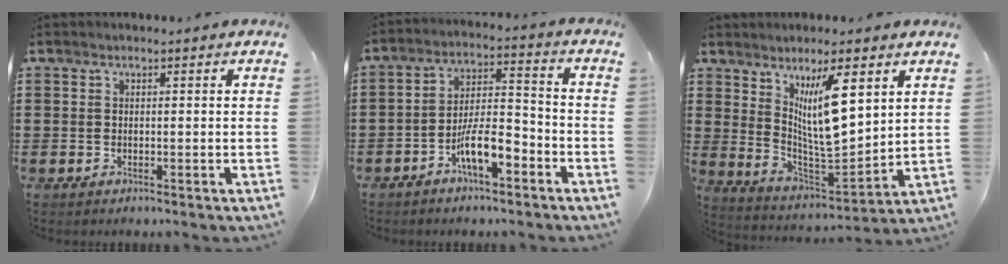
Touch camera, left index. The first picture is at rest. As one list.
[{"total": 7.5, "force": [-4.6, 2.3, 5.5], "torque": [-0.116, 0.008, -0.089]}, {"total": 10.1, "force": [3.9, 3.2, 8.8], "torque": [-0.156, -0.022, 0.063]}]